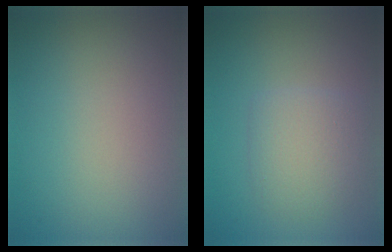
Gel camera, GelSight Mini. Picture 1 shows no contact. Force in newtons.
{"total": 2.9, "press": 2.9, "slide": 0.1}